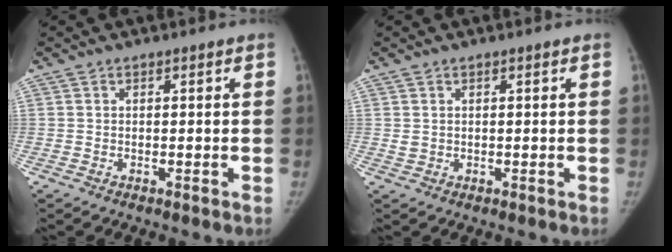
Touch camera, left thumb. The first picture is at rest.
{"total": 1.0, "force": [0.3, 0.8, 0.5], "torque": [-0.002, -0.002, 0.009]}